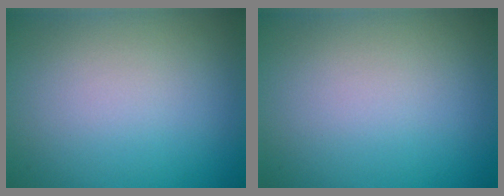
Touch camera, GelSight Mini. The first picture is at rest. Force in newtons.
{"total": 0.0}